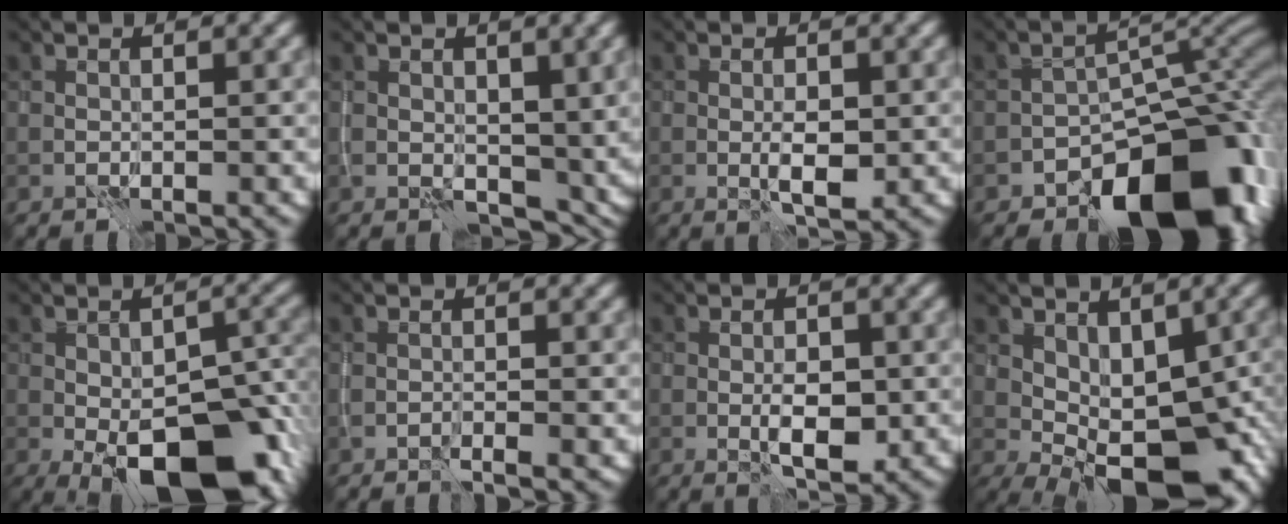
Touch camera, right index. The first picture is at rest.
{"total": 4.0, "force": [0.5, 2.7, 2.9], "torque": [-0.052, -0.012, 0.011]}
{"total": 2.2, "force": [-0.3, 0.9, 2.0], "torque": [-0.034, -0.003, -0.001]}
{"total": 13.1, "force": [-7.8, 6.9, 8.0], "torque": [-0.086, 0.006, -0.130]}
{"total": 12.6, "force": [-5.3, 5.8, 9.8], "torque": [-0.139, -0.020, -0.079]}
{"total": 0.6, "force": [-0.3, -0.2, 0.4], "torque": [-0.010, -0.004, -0.007]}
{"total": 3.0, "force": [-0.5, 1.4, 2.6], "torque": [-0.041, -0.003, -0.007]}
{"total": 9.9, "force": [-2.0, 5.5, 7.9], "torque": [-0.108, -0.009, -0.020]}